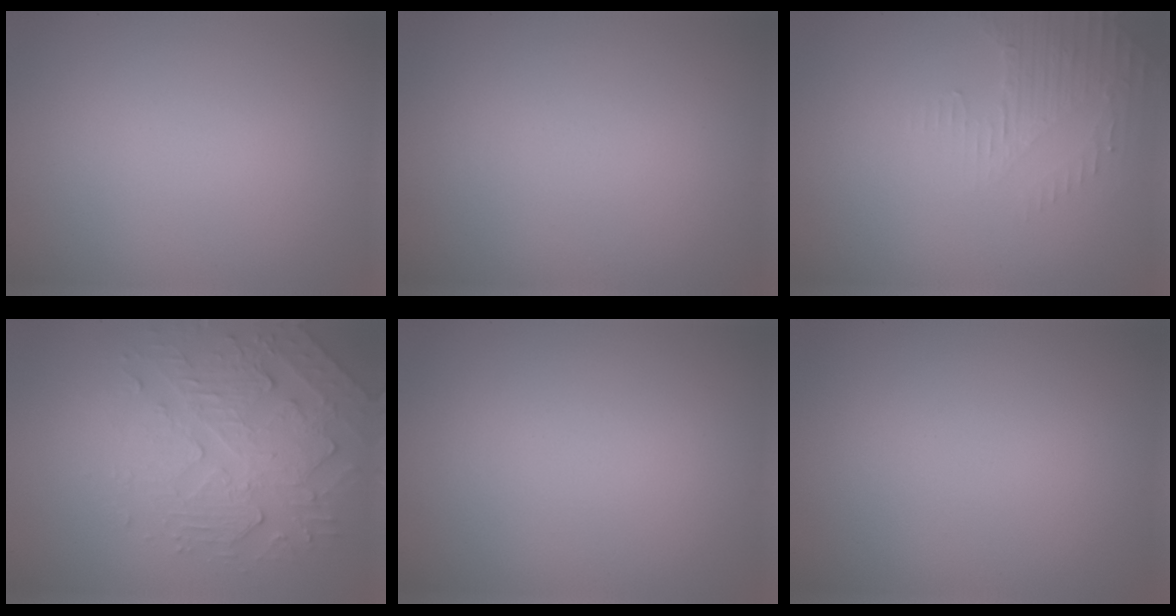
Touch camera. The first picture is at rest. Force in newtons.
{"total": 0.0}
{"total": 2.6, "press": 2.5, "slide": 0.7}
{"total": 4.9, "press": 3.7, "slide": 3.2}
{"total": 0.0}
{"total": 0.0}